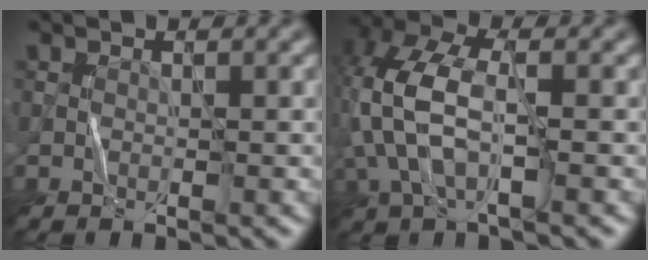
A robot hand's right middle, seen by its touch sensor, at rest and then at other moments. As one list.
[{"total": 7.6, "force": [-0.5, 3.5, 6.7], "torque": [-0.164, 0.018, -0.019]}]